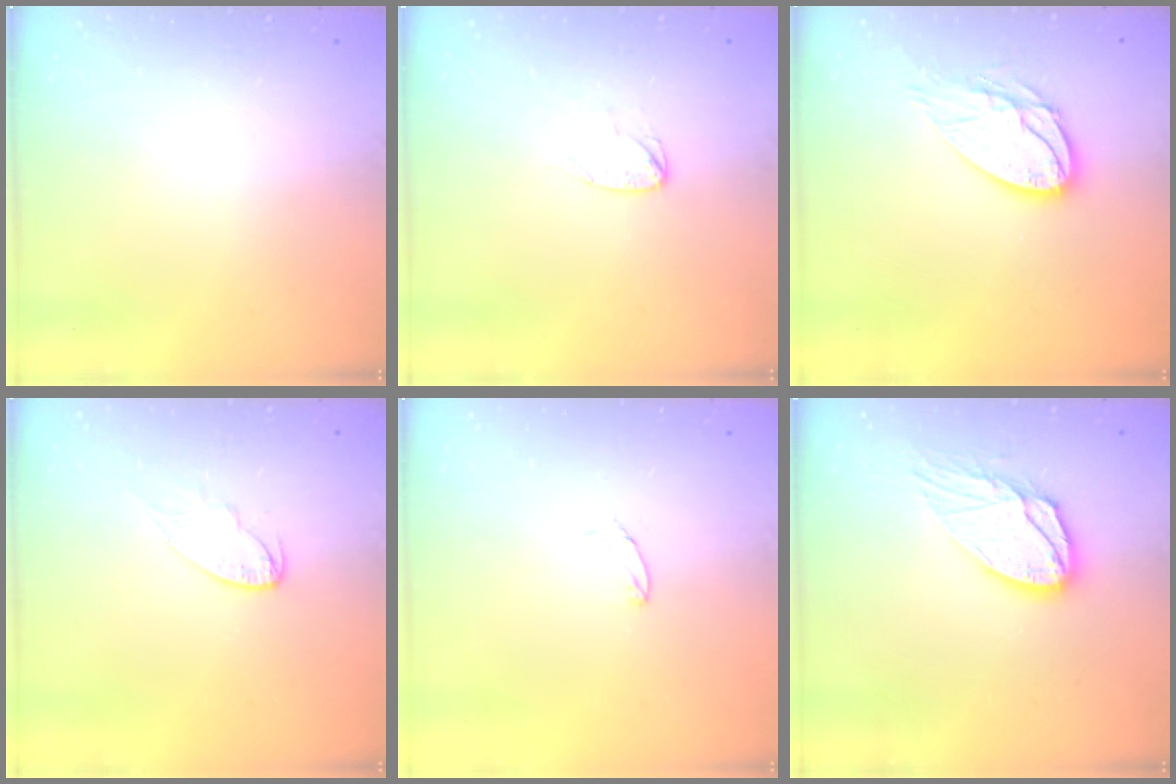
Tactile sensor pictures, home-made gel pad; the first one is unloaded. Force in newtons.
{"total": 4.8, "press": 4.8, "slide": 0.4}
{"total": 12.9, "press": 12.9, "slide": 1.0}
{"total": 6.6, "press": 6.6, "slide": 0.4}
{"total": 4.2, "press": 4.2, "slide": 0.3}
{"total": 13.8, "press": 13.8, "slide": 1.0}